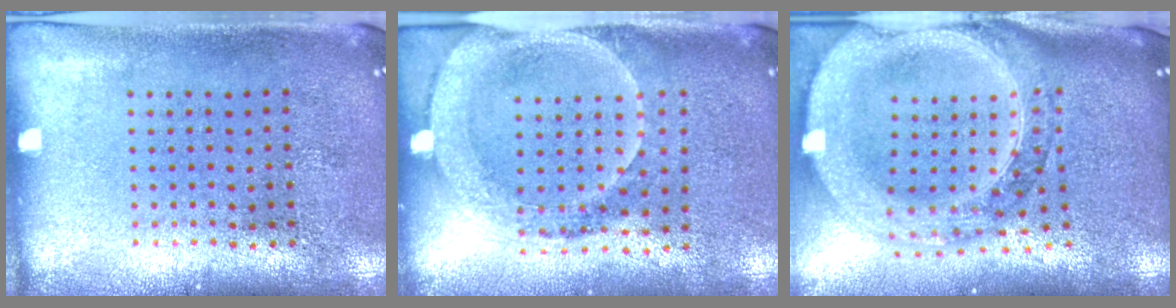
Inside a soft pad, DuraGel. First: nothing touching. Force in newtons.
{"total": 1.8, "press": 1.6, "slide": 0.8}
{"total": 3.6, "press": 2.9, "slide": 2.1}